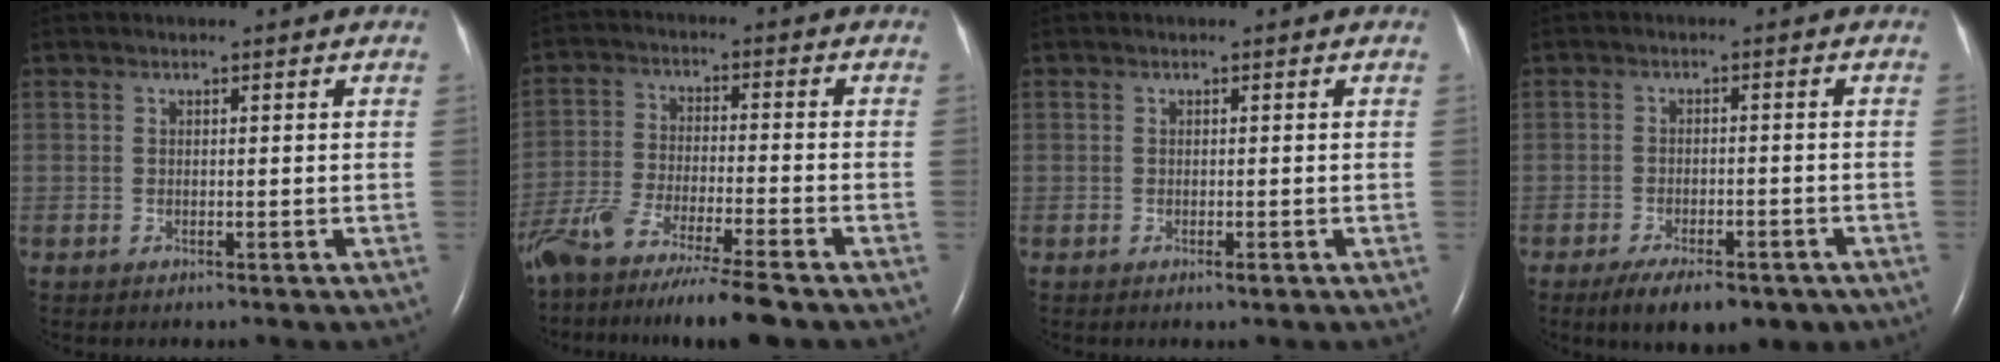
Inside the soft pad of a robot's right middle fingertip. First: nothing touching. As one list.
[{"total": 14.6, "force": [-11.9, 0.2, 8.4], "torque": [-0.160, -0.046, -0.203]}, {"total": 0.6, "force": [-0.3, 0.1, 0.5], "torque": [-0.009, -0.001, -0.005]}, {"total": 10.1, "force": [-7.2, 3.9, 5.9], "torque": [-0.073, -0.003, -0.103]}]